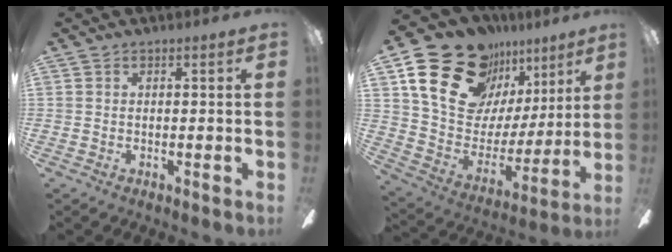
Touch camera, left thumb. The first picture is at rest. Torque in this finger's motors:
{"motor_torque": [2.45, 2.56, 1.36, -1.41, 0.11]}